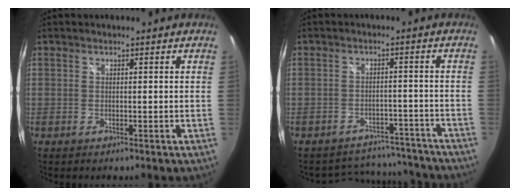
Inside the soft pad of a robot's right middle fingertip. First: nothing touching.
{"total": 12.5, "force": [-11.1, 5.3, 2.1], "torque": [-0.048, 0.031, -0.129]}